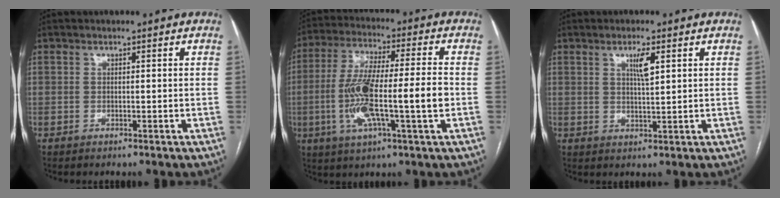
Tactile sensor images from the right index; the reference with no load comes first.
{"total": 14.7, "force": [-2.6, 1.3, 14.4], "torque": [-0.277, 0.004, -0.048]}
{"total": 3.4, "force": [1.5, 0.3, 3.0], "torque": [-0.053, -0.003, 0.025]}